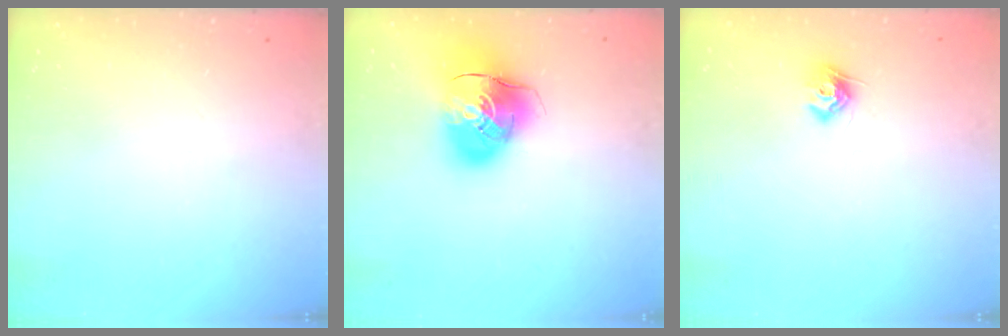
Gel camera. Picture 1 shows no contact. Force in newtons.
{"total": 14.1, "press": 13.9, "slide": 2.5}
{"total": 8.1, "press": 8.1, "slide": 0.2}